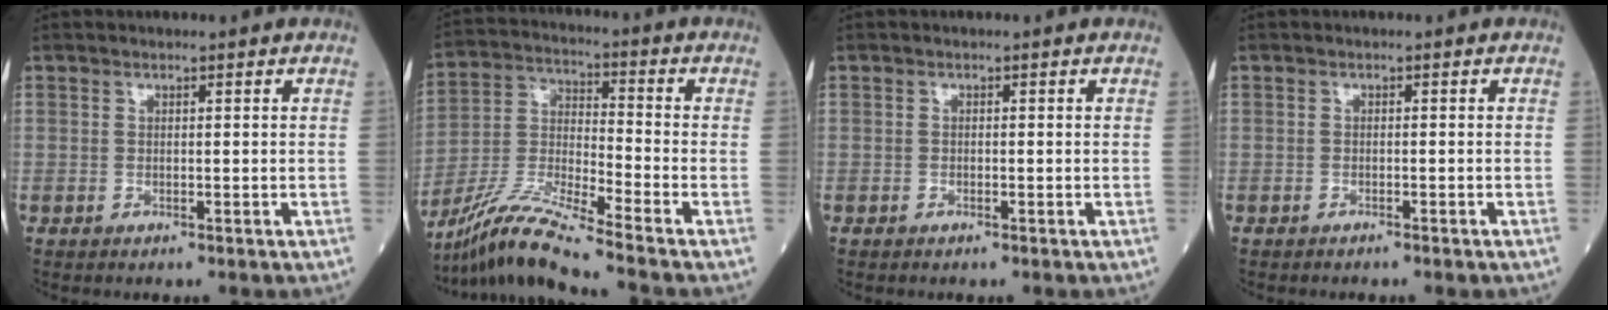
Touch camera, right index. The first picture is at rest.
{"total": 12.0, "force": [-10.3, -2.0, 5.7], "torque": [-0.122, -0.019, -0.199]}
{"total": 0.0}
{"total": 1.0, "force": [-0.8, 0.0, 0.5], "torque": [-0.013, -0.003, -0.010]}